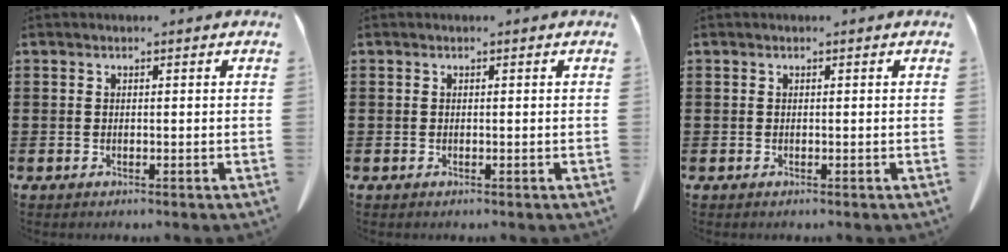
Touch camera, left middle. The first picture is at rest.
{"total": 0.0}
{"total": 0.0}